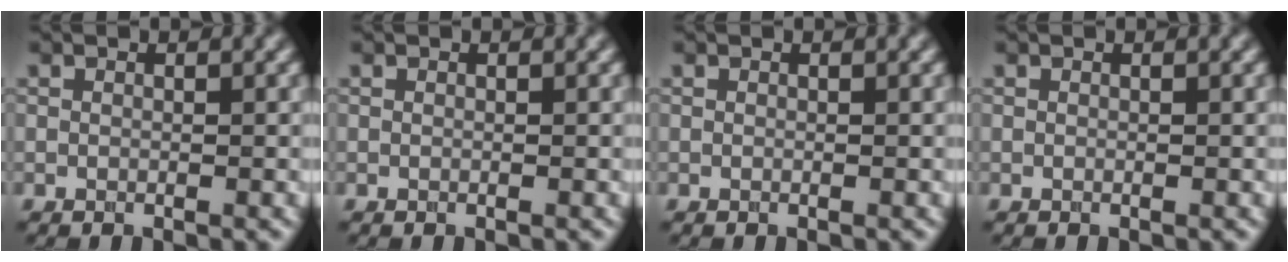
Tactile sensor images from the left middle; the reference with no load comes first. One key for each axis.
{"total": 0.0}
{"total": 0.0}
{"total": 0.0}